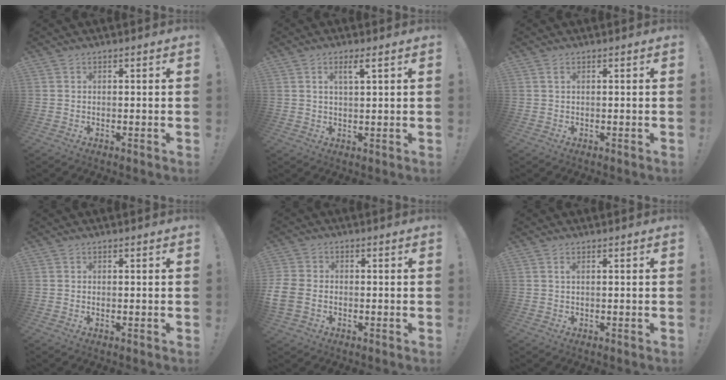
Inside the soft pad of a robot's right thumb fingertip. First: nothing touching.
{"total": 3.6, "force": [1.6, 0.5, 3.1], "torque": [-0.054, -0.002, 0.024]}
{"total": 0.7, "force": [0.2, 0.2, 0.6], "torque": [-0.009, 0.000, 0.002]}
{"total": 0.0}
{"total": 6.1, "force": [-1.9, 4.4, 3.7], "torque": [-0.089, 0.007, -0.029]}
{"total": 0.9, "force": [0.4, -0.2, 0.8], "torque": [-0.014, 0.000, 0.006]}